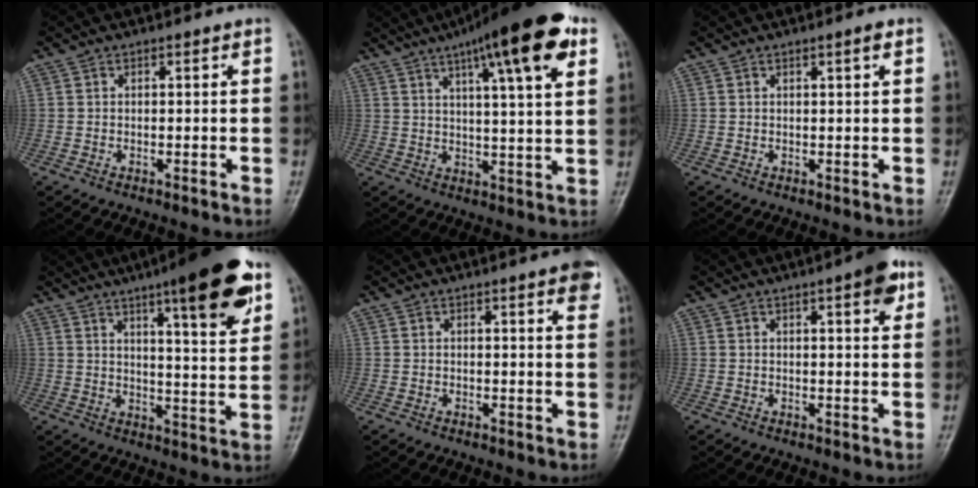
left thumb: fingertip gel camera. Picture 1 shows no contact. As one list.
[{"total": 18.1, "force": [9.4, 3.6, 15.1], "torque": [-0.212, -0.014, 0.136]}, {"total": 1.1, "force": [0.6, 0.0, 1.0], "torque": [-0.015, -0.001, 0.009]}, {"total": 16.9, "force": [9.6, 3.0, 13.5], "torque": [-0.169, -0.042, 0.136]}, {"total": 4.8, "force": [2.8, 0.7, 3.9], "torque": [-0.036, -0.004, 0.029]}, {"total": 5.4, "force": [2.8, 1.2, 4.5], "torque": [-0.051, -0.008, 0.031]}]